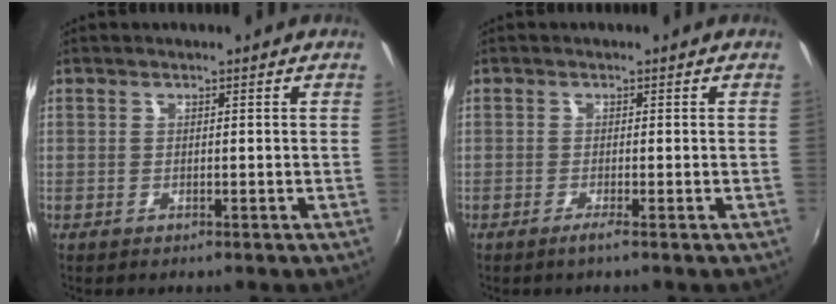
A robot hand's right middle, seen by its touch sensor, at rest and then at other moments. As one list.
[{"total": 1.1, "force": [-0.7, -0.4, 0.7], "torque": [-0.015, -0.005, -0.018]}]